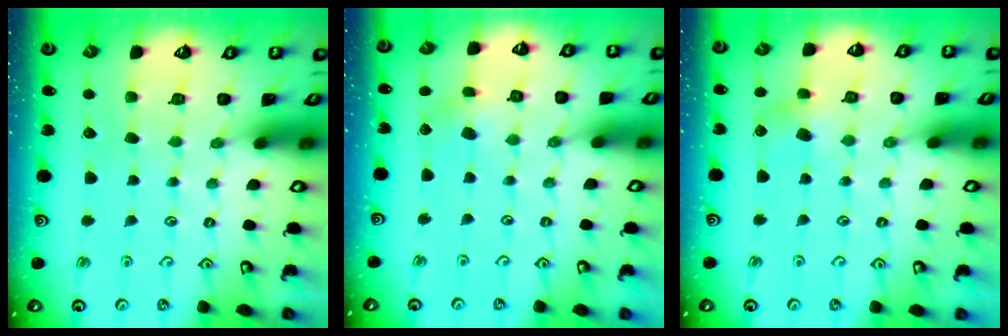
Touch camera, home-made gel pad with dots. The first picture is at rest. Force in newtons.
{"total": 2.7, "press": 2.7, "slide": 0.7}
{"total": 4.2, "press": 4.1, "slide": 0.6}